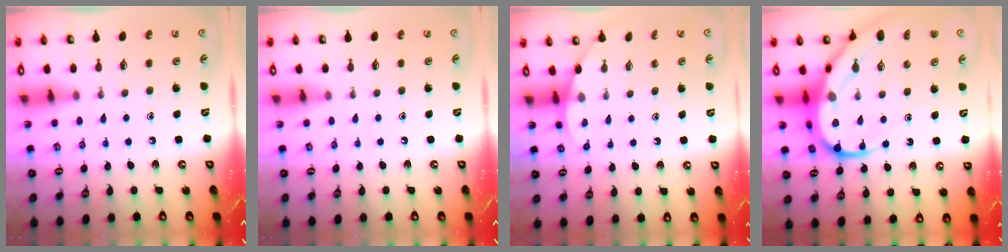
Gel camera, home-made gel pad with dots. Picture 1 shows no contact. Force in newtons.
{"total": 0.0}
{"total": 2.6, "press": 2.6, "slide": 0.2}
{"total": 18.5, "press": 18.4, "slide": 1.8}